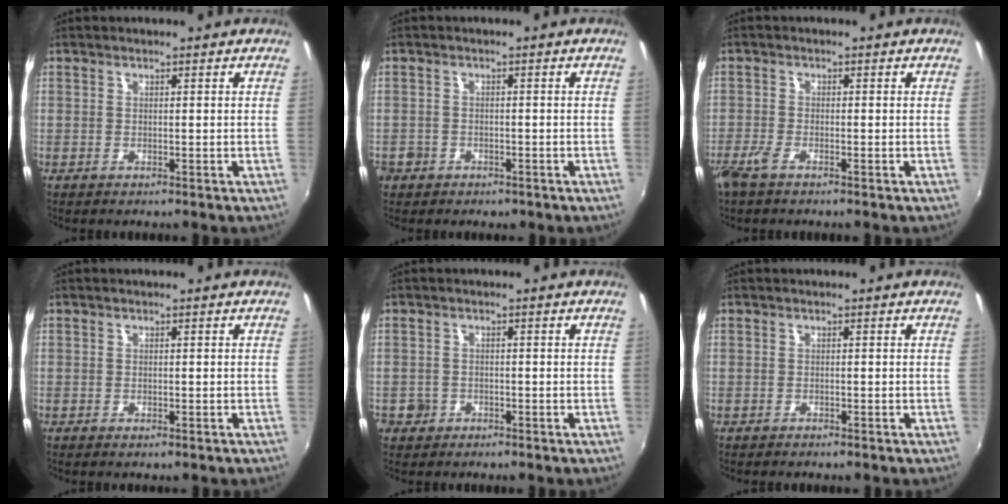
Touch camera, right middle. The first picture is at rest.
{"total": 3.6, "force": [-1.7, 3.0, 1.0], "torque": [-0.031, -0.002, -0.026]}
{"total": 2.8, "force": [-2.1, 0.7, 1.7], "torque": [-0.045, -0.006, -0.045]}
{"total": 0.7, "force": [-0.4, 0.3, 0.4], "torque": [-0.007, -0.001, -0.006]}
{"total": 2.7, "force": [-1.2, 2.3, 0.5], "torque": [-0.016, 0.000, -0.020]}
{"total": 0.9, "force": [-0.8, 0.2, 0.3], "torque": [-0.010, -0.001, -0.012]}